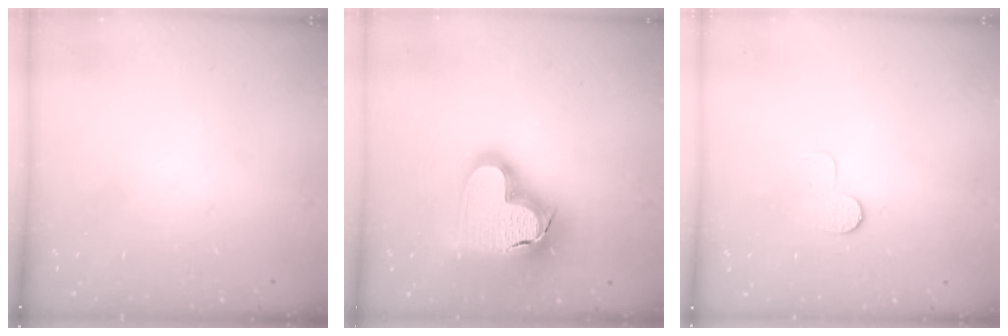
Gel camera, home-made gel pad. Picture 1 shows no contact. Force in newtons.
{"total": 22.8, "press": 22.6, "slide": 2.2}
{"total": 5.7, "press": 5.6, "slide": 0.6}